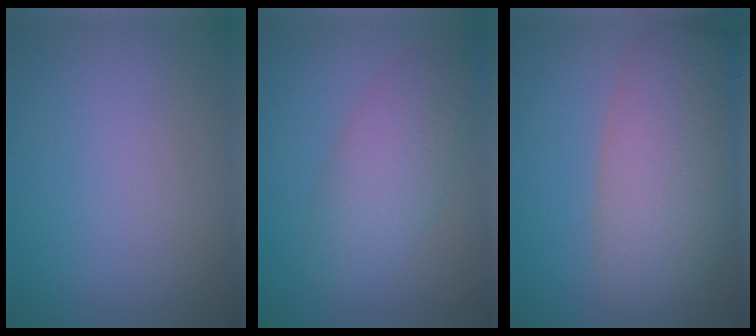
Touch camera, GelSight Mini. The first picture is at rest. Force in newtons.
{"total": 4.6, "press": 4.6, "slide": 0.2}
{"total": 9.2, "press": 9.2, "slide": 0.4}